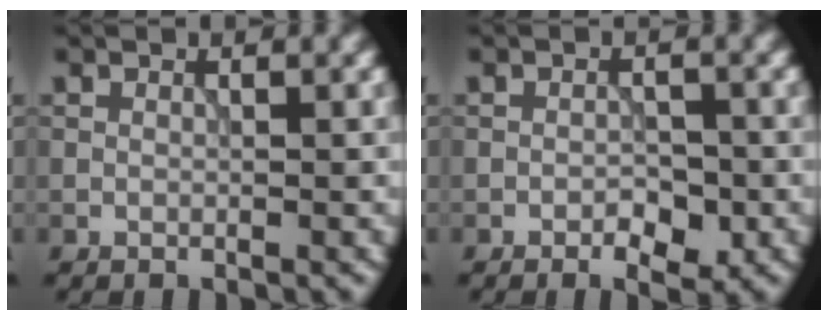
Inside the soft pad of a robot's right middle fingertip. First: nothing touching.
{"total": 2.2, "force": [-1.0, 1.1, 1.6], "torque": [-0.022, 0.001, -0.015]}